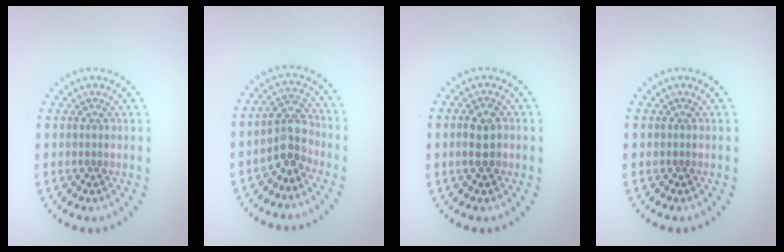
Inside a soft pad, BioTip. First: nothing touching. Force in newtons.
{"total": 3.2, "press": 2.9, "slide": 1.5}
{"total": 2.5, "press": 2.5, "slide": 0.5}
{"total": 0.0}